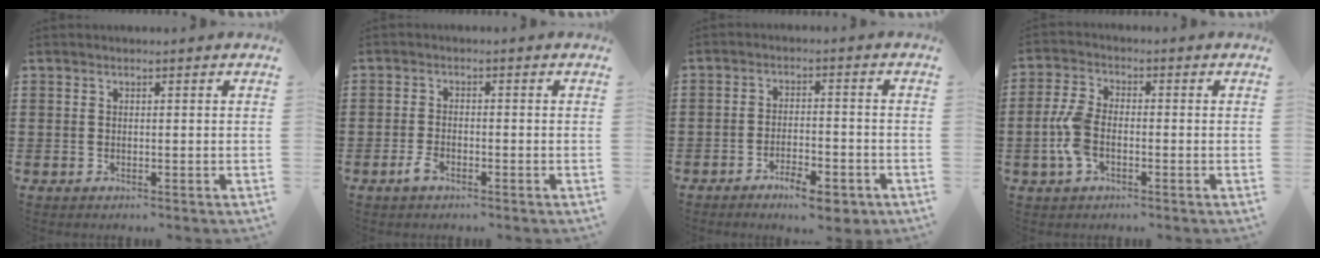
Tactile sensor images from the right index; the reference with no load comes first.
{"total": 2.3, "force": [-1.3, 0.9, 1.6], "torque": [-0.045, -0.004, -0.029]}
{"total": 4.8, "force": [-3.9, 0.8, 2.7], "torque": [-0.049, 0.000, -0.071]}
{"total": 6.3, "force": [-1.5, 3.5, 5.0], "torque": [-0.131, -0.004, -0.036]}